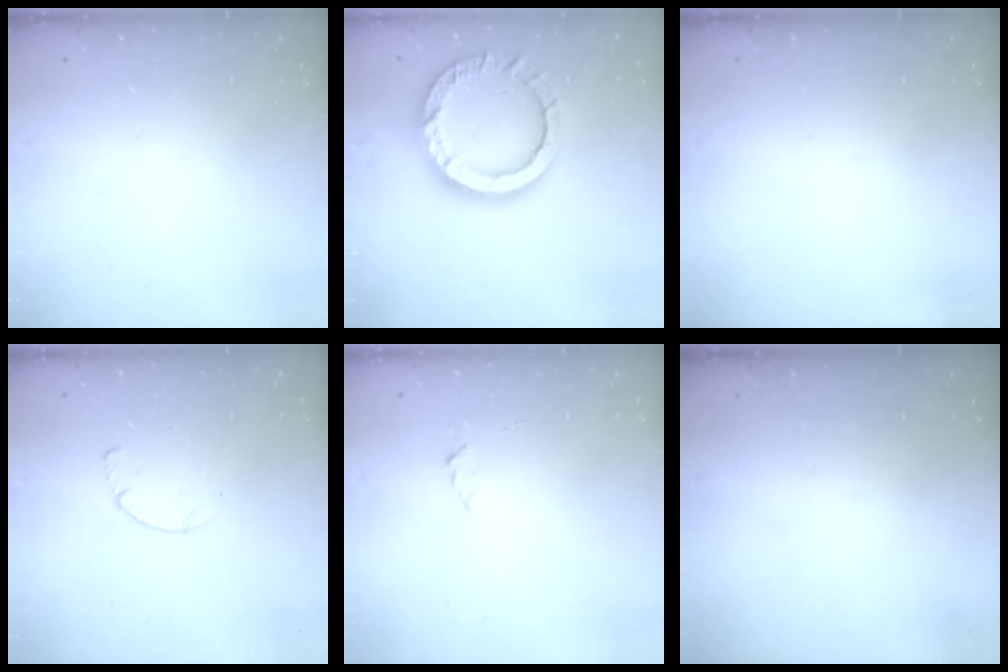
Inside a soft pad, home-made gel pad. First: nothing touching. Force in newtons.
{"total": 16.3, "press": 16.2, "slide": 1.5}
{"total": 0.0}
{"total": 2.6, "press": 2.5, "slide": 0.3}
{"total": 1.9, "press": 1.9, "slide": 0.2}
{"total": 0.0}